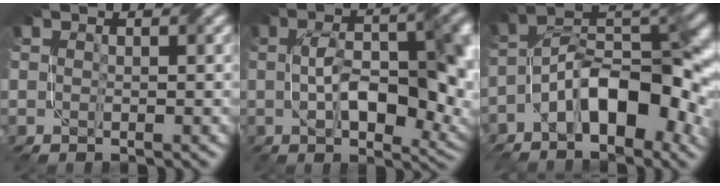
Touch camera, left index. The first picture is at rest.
{"total": 11.9, "force": [-0.4, 5.4, 10.6], "torque": [-0.158, 0.001, -0.004]}
{"total": 10.1, "force": [-4.1, 4.5, 8.1], "torque": [-0.118, 0.021, -0.080]}